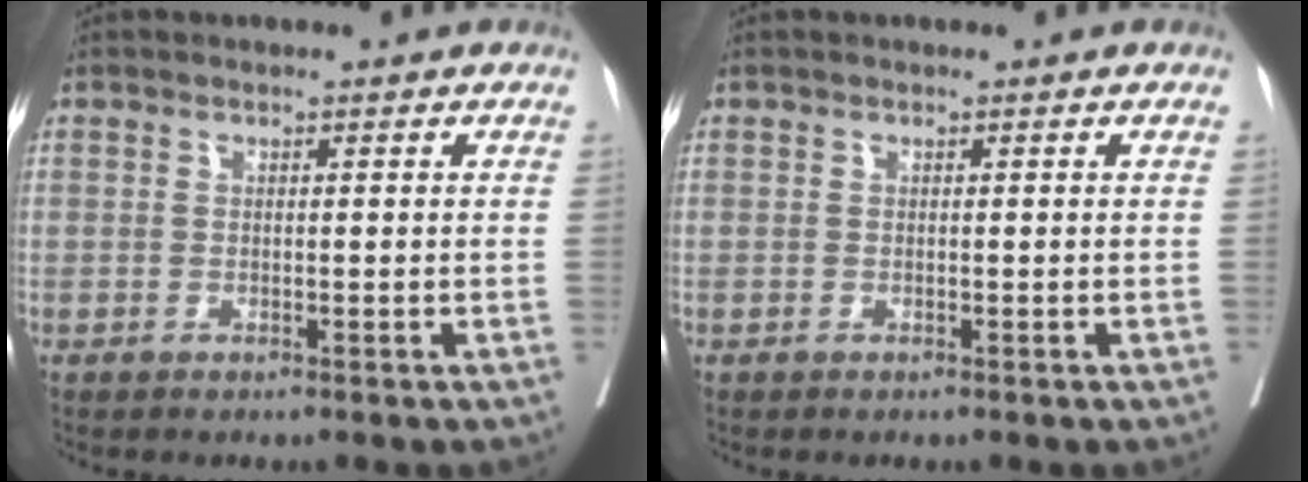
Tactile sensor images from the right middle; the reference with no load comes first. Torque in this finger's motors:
{"motor_torque": [0.00, 0.00, -0.03, 0.00]}